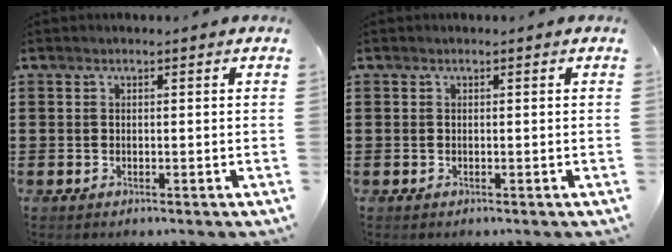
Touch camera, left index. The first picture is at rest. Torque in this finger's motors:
{"motor_torque": [0.00, 0.00, 0.00, 0.01]}